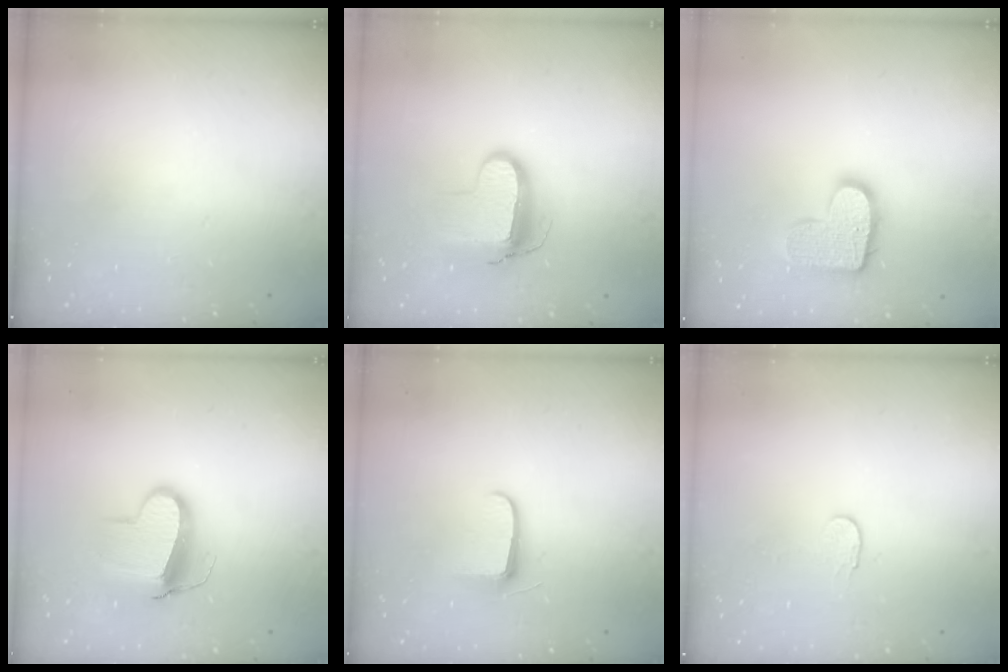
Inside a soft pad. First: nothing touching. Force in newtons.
{"total": 11.1, "press": 11.0, "slide": 0.9}
{"total": 13.5, "press": 13.5, "slide": 0.8}
{"total": 12.0, "press": 11.9, "slide": 1.2}
{"total": 6.8, "press": 6.7, "slide": 0.9}
{"total": 2.9, "press": 2.9, "slide": 0.3}